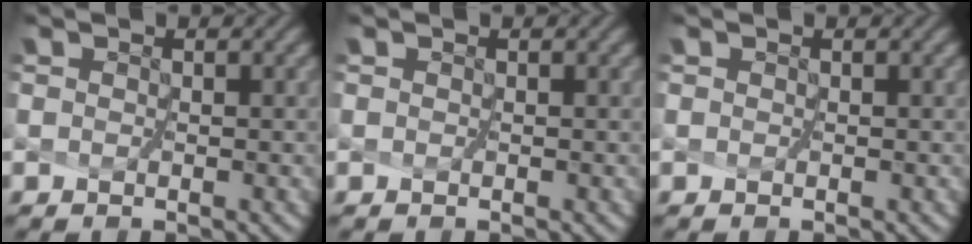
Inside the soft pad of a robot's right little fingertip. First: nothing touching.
{"total": 0.0}
{"total": 0.0}